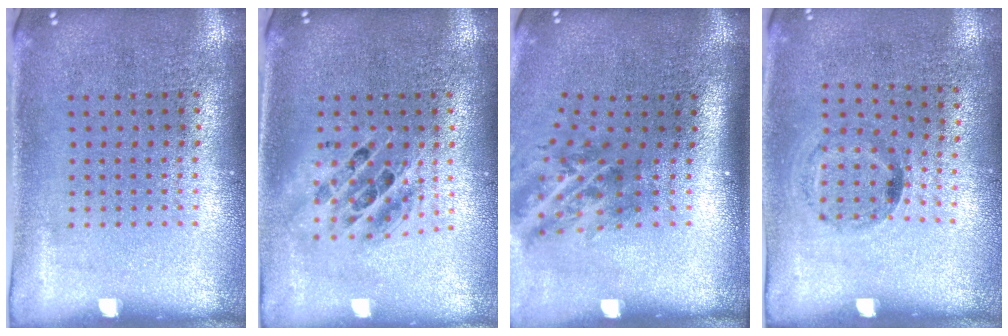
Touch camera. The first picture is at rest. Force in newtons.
{"total": 1.5, "press": 1.3, "slide": 0.8}
{"total": 1.9, "press": 1.2, "slide": 1.4}
{"total": 1.3, "press": 0.7, "slide": 1.1}